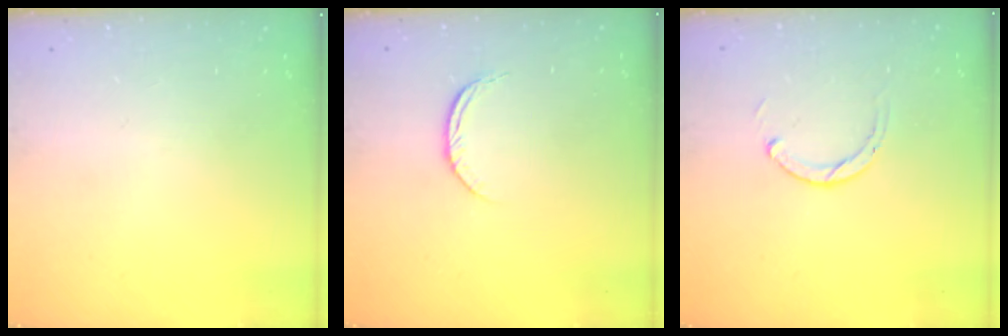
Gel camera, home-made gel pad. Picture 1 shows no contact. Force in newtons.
{"total": 4.9, "press": 4.9, "slide": 0.5}
{"total": 2.3, "press": 2.3, "slide": 0.3}